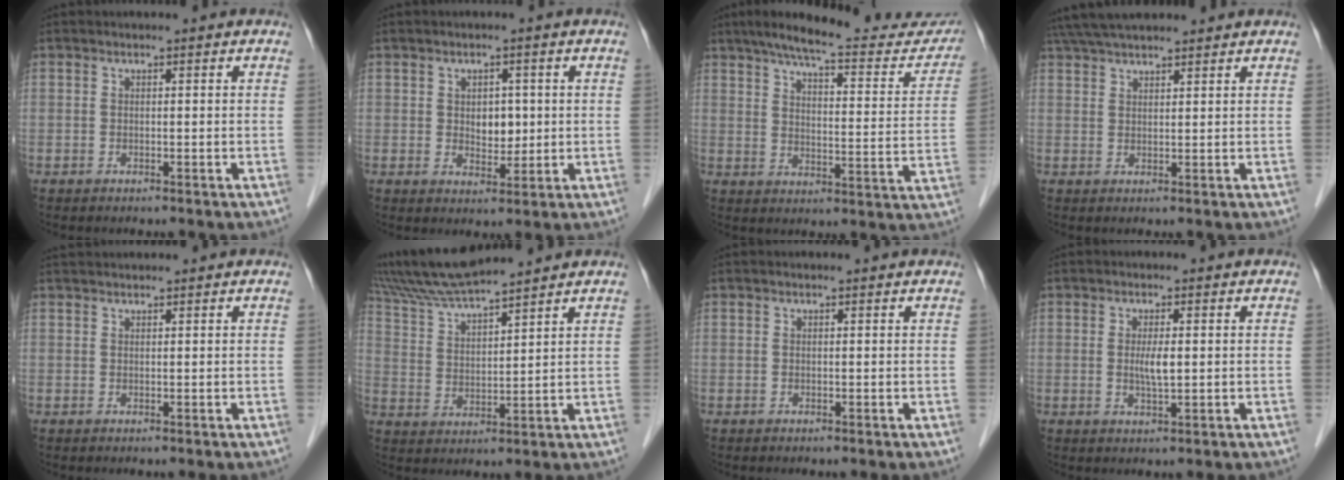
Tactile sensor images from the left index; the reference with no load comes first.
{"total": 4.0, "force": [0.5, 2.8, 2.8], "torque": [-0.039, 0.004, 0.013]}
{"total": 22.6, "force": [19.8, 4.1, 10.1], "torque": [-0.137, -0.021, 0.248]}
{"total": 8.9, "force": [7.9, 1.6, 3.9], "torque": [-0.070, 0.043, 0.134]}
{"total": 2.9, "force": [2.8, 0.2, 0.9], "torque": [-0.011, 0.032, 0.049]}
{"total": 11.1, "force": [10.1, -0.2, 4.7], "torque": [-0.096, 0.025, 0.188]}
{"total": 0.7, "force": [0.7, 0.1, 0.1], "torque": [-0.007, 0.004, 0.008]}
{"total": 2.6, "force": [0.2, 0.4, 2.6], "torque": [-0.052, -0.003, 0.005]}